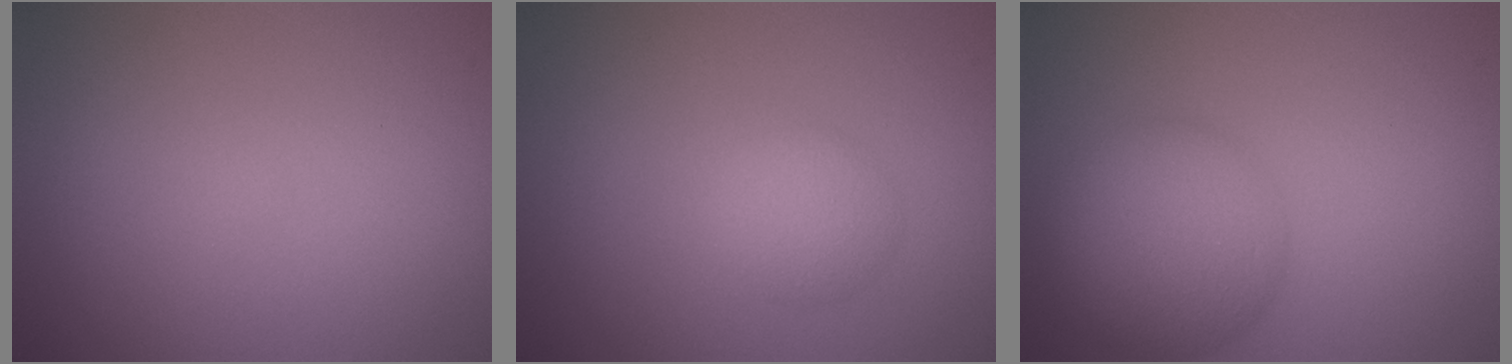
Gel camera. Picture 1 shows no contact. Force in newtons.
{"total": 2.3, "press": 2.3, "slide": 0.1}
{"total": 6.2, "press": 6.2, "slide": 0.5}